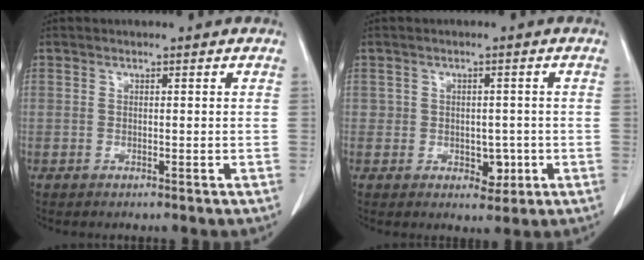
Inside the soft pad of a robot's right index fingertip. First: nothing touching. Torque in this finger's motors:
{"motor_torque": [0.00, 0.01, -0.07, 0.00]}